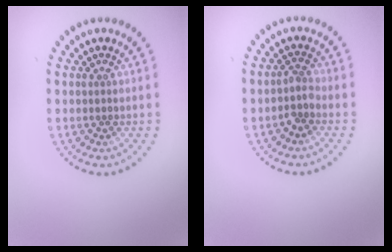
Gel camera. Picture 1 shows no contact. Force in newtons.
{"total": 1.7, "press": 1.3, "slide": 1.2}